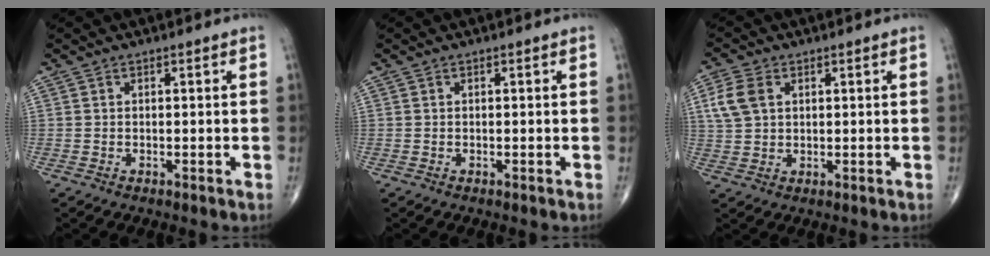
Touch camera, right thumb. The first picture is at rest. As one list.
[{"total": 0.0}, {"total": 6.1, "force": [1.9, 4.2, 4.0], "torque": [-0.084, 0.005, 0.039]}]